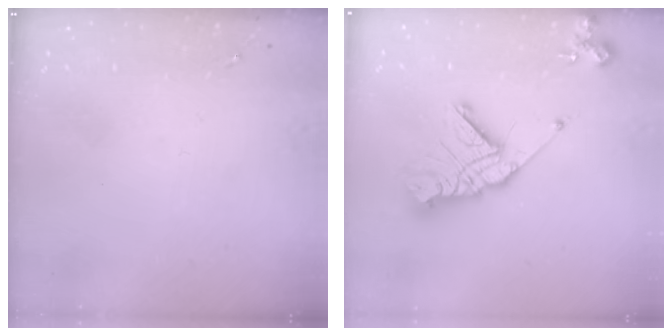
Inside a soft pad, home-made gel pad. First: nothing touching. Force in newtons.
{"total": 17.8, "press": 17.7, "slide": 2.1}